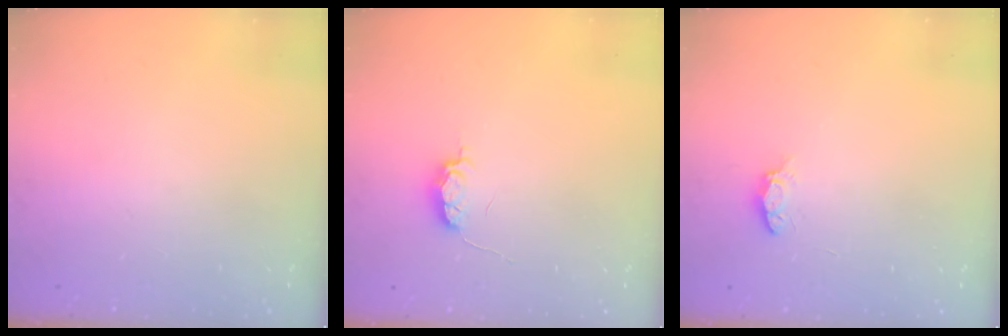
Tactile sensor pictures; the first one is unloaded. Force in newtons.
{"total": 4.9, "press": 4.9, "slide": 0.7}
{"total": 3.1, "press": 3.1, "slide": 0.4}